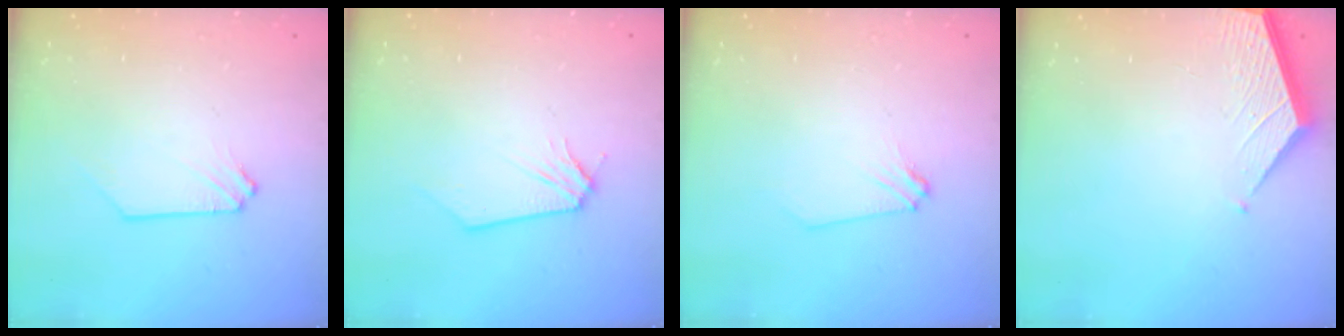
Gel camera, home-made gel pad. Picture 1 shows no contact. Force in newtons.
{"total": 0.0}
{"total": 2.4, "press": 2.4, "slide": 0.4}
{"total": 3.6, "press": 3.6, "slide": 0.3}